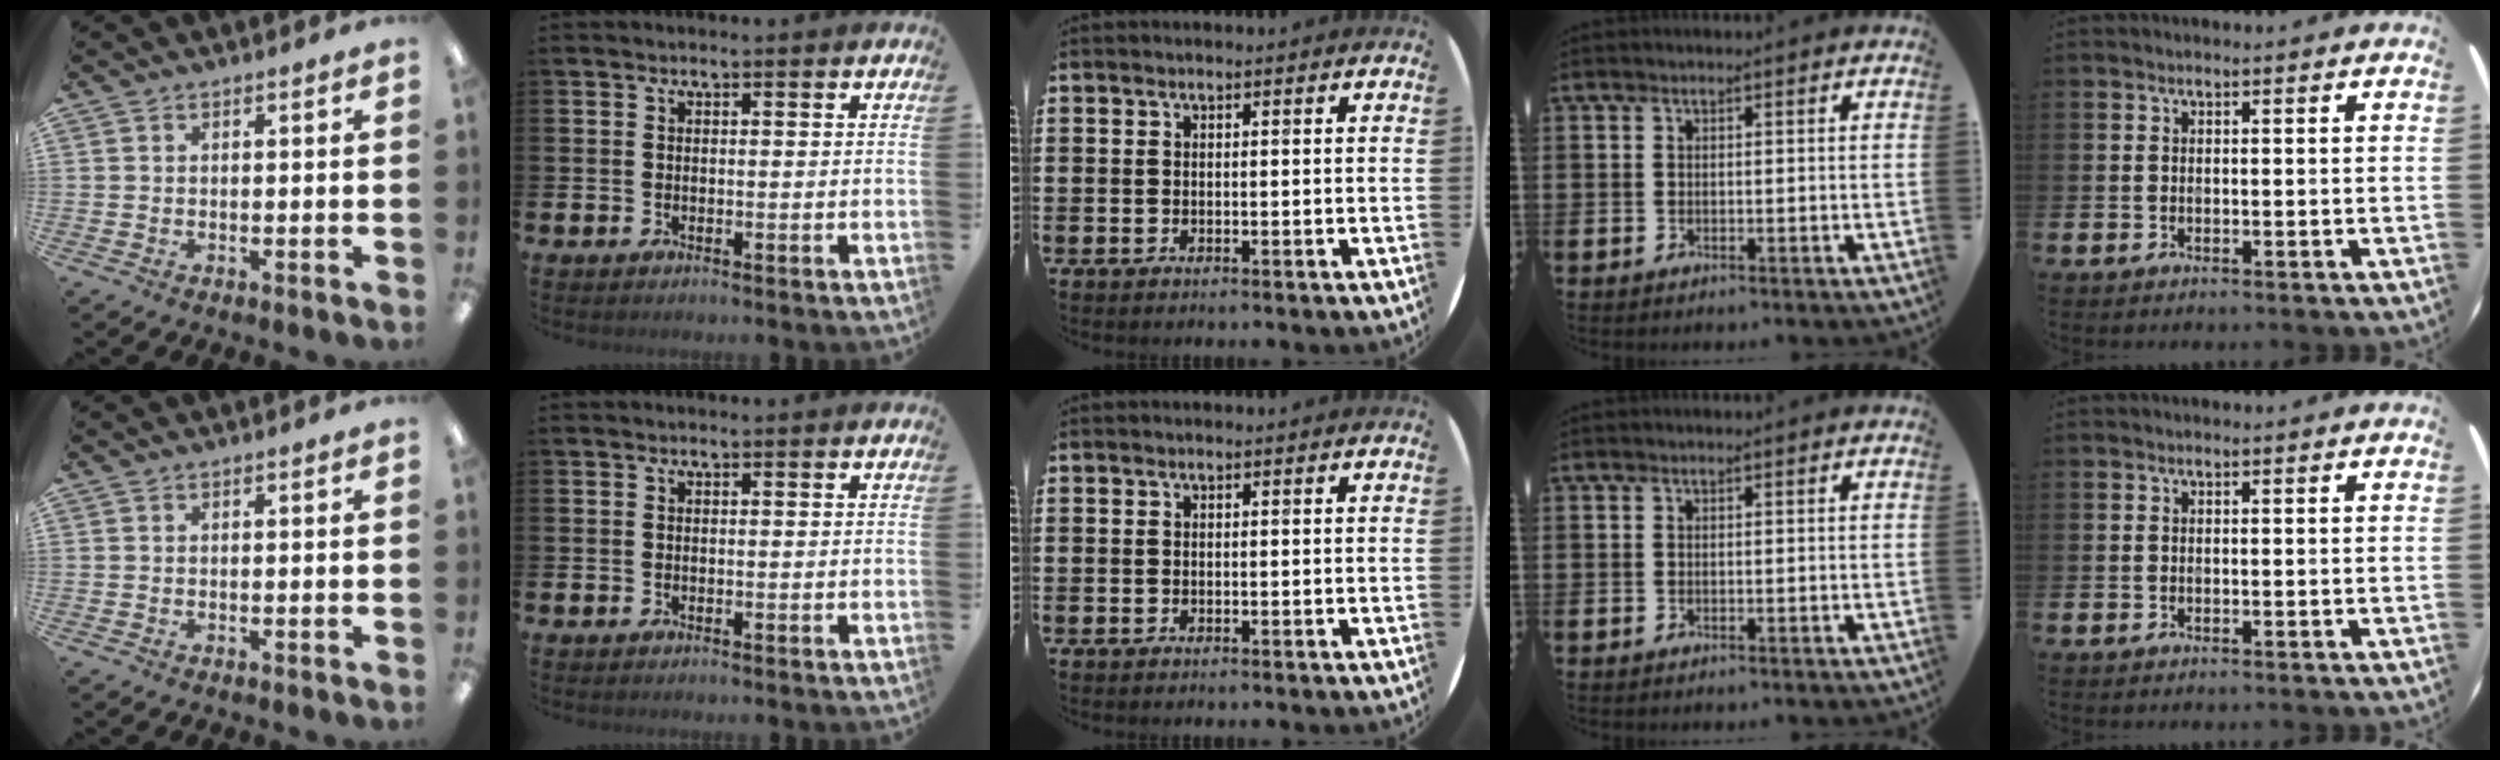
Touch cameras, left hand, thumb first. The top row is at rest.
{}